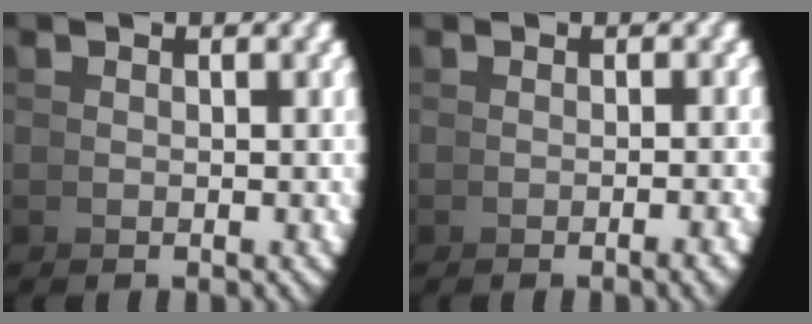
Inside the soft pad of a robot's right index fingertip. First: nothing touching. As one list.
[{"total": 1.5, "force": [-0.8, 0.3, 1.3], "torque": [-0.008, 0.012, -0.018]}]